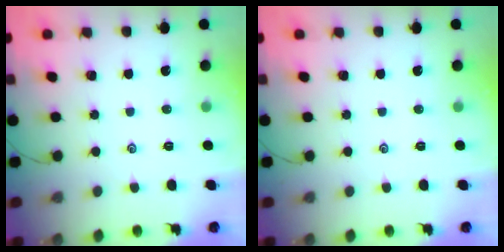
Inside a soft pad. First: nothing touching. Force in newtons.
{"total": 0.0}